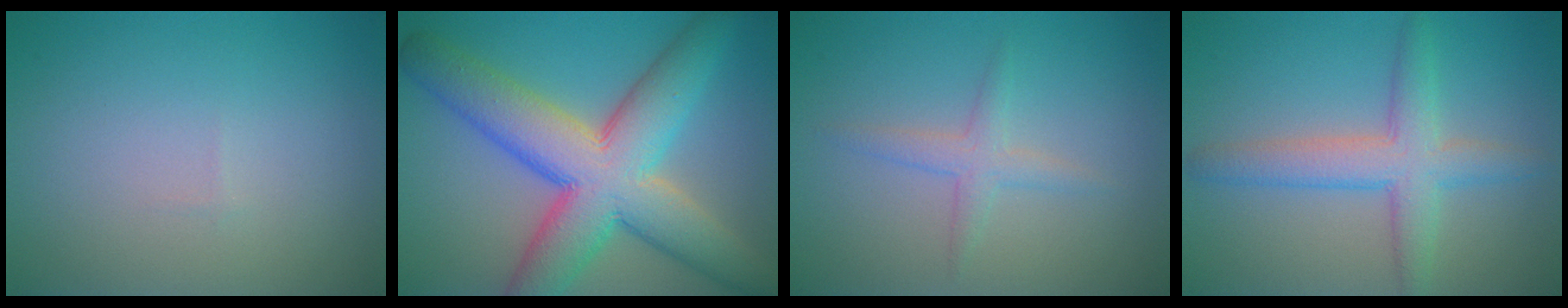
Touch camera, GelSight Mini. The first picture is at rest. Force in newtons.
{"total": 11.4, "press": 11.4, "slide": 0.7}
{"total": 1.8, "press": 1.8, "slide": 0.1}
{"total": 4.4, "press": 4.4, "slide": 0.2}